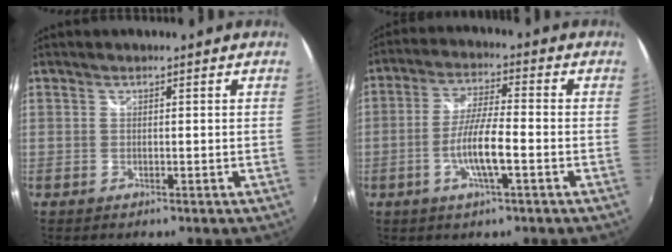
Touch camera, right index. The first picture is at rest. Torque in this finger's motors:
{"motor_torque": [1.35, -0.57, 0.73, 0.18]}